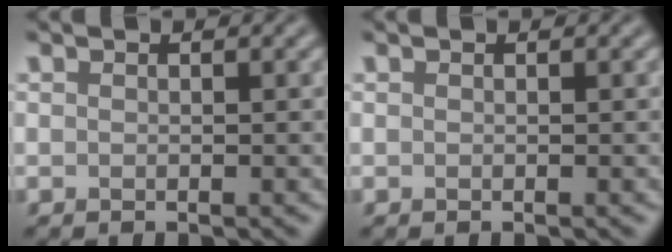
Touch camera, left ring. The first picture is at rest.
{"total": 0.0}